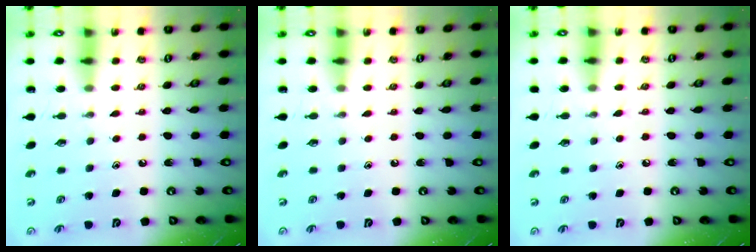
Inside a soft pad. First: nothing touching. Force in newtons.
{"total": 0.0}
{"total": 2.9, "press": 2.9, "slide": 0.5}